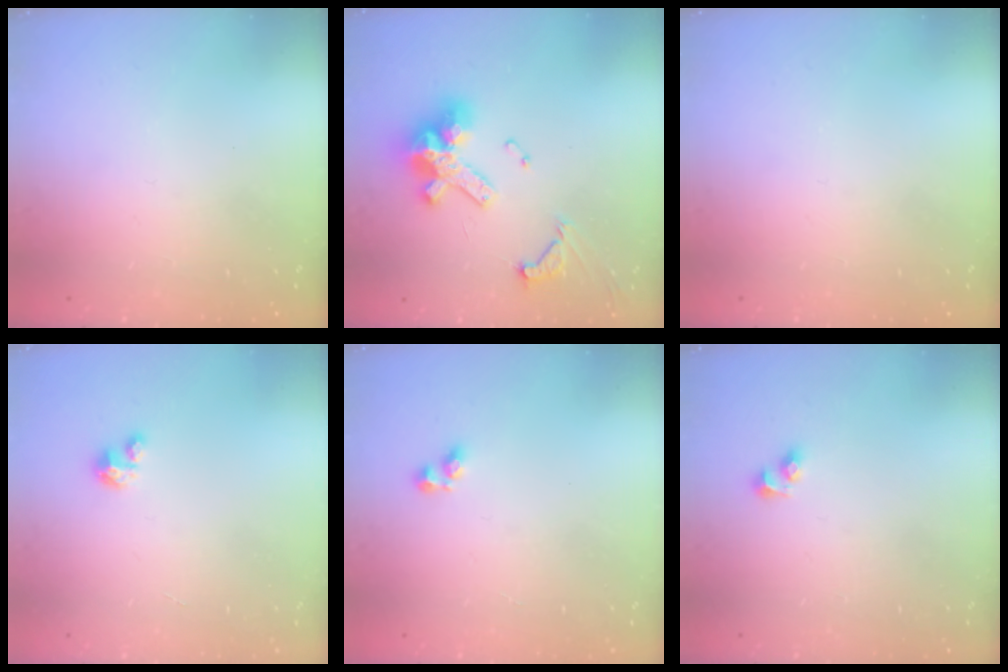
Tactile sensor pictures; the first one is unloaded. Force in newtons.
{"total": 14.0, "press": 13.8, "slide": 2.3}
{"total": 0.0}
{"total": 3.3, "press": 3.3, "slide": 0.2}
{"total": 3.1, "press": 3.1, "slide": 0.5}
{"total": 2.7, "press": 2.5, "slide": 1.2}